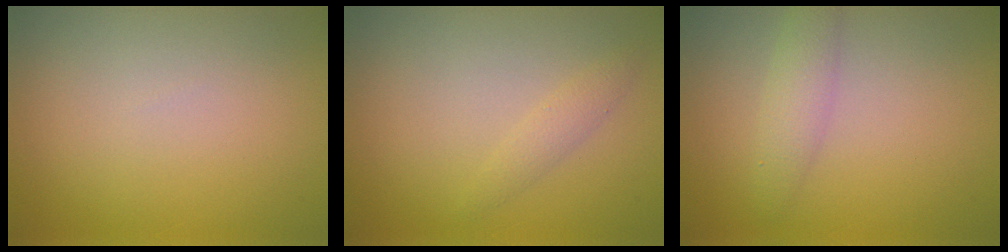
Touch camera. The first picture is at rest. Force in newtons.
{"total": 1.2, "press": 1.2, "slide": 0.0}
{"total": 2.2, "press": 2.2, "slide": 0.0}